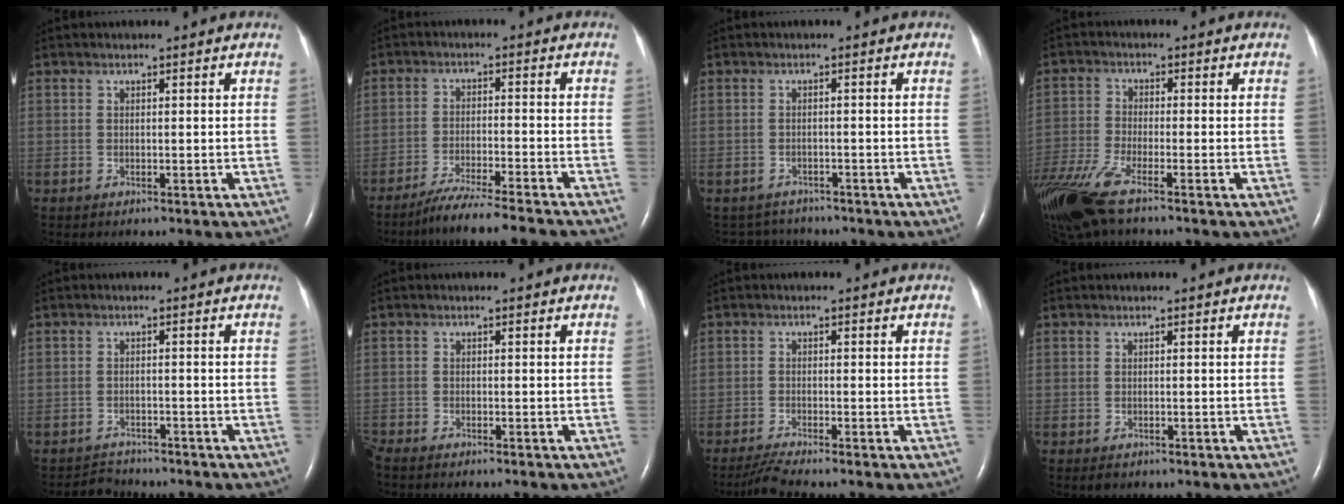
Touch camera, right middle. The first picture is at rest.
{"total": 10.4, "force": [-9.2, -0.9, 4.8], "torque": [-0.068, -0.028, -0.147]}
{"total": 3.5, "force": [-3.3, 1.2, -0.6], "torque": [0.002, 0.002, -0.048]}
{"total": 10.7, "force": [-7.8, 1.6, 7.1], "torque": [-0.160, -0.025, -0.149]}
{"total": 2.6, "force": [-2.5, 0.5, -0.8], "torque": [0.009, -0.009, -0.041]}
{"total": 2.6, "force": [-2.4, 0.0, 0.9], "torque": [-0.016, -0.004, -0.041]}
{"total": 2.8, "force": [-2.4, -0.8, 1.2], "torque": [-0.036, -0.013, -0.054]}
{"total": 0.8, "force": [-0.5, 0.5, 0.4], "torque": [-0.008, 0.000, -0.004]}